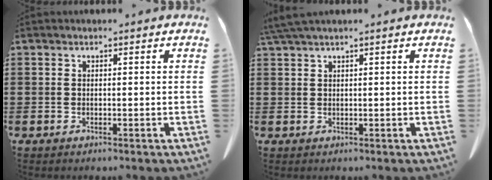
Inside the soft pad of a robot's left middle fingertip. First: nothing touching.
{"total": 1.9, "force": [1.6, -0.1, 1.1], "torque": [-0.026, -0.002, 0.030]}